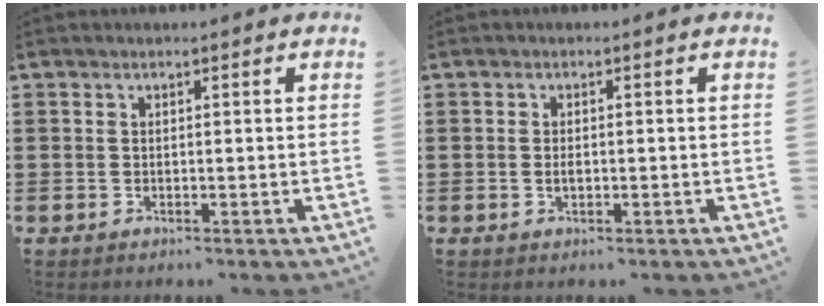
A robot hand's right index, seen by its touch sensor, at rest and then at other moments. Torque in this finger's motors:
{"motor_torque": [1.08, 1.06, 0.07, 0.03]}